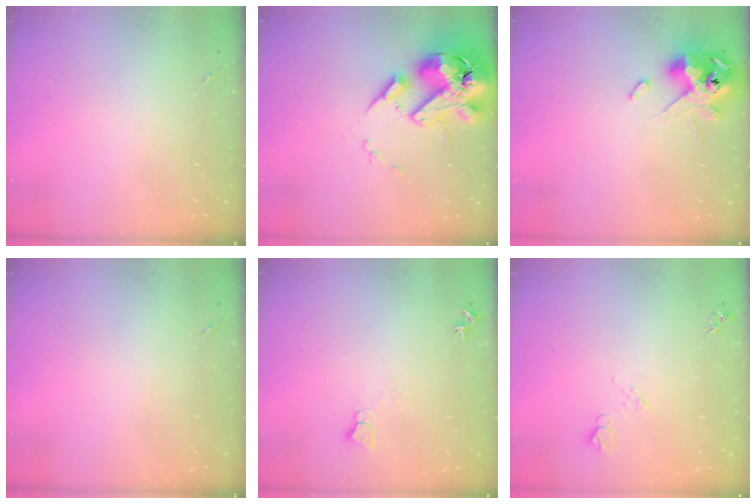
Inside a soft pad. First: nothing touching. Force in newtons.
{"total": 20.7, "press": 20.4, "slide": 3.5}
{"total": 12.4, "press": 12.2, "slide": 2.1}
{"total": 0.0}
{"total": 5.1, "press": 5.1, "slide": 0.6}
{"total": 6.7, "press": 6.7, "slide": 0.7}